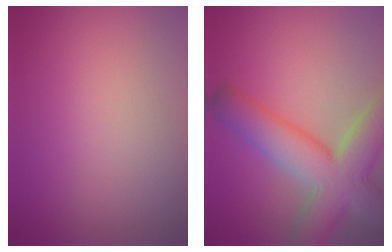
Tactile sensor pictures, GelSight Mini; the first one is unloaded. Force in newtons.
{"total": 8.7, "press": 8.7, "slide": 0.5}